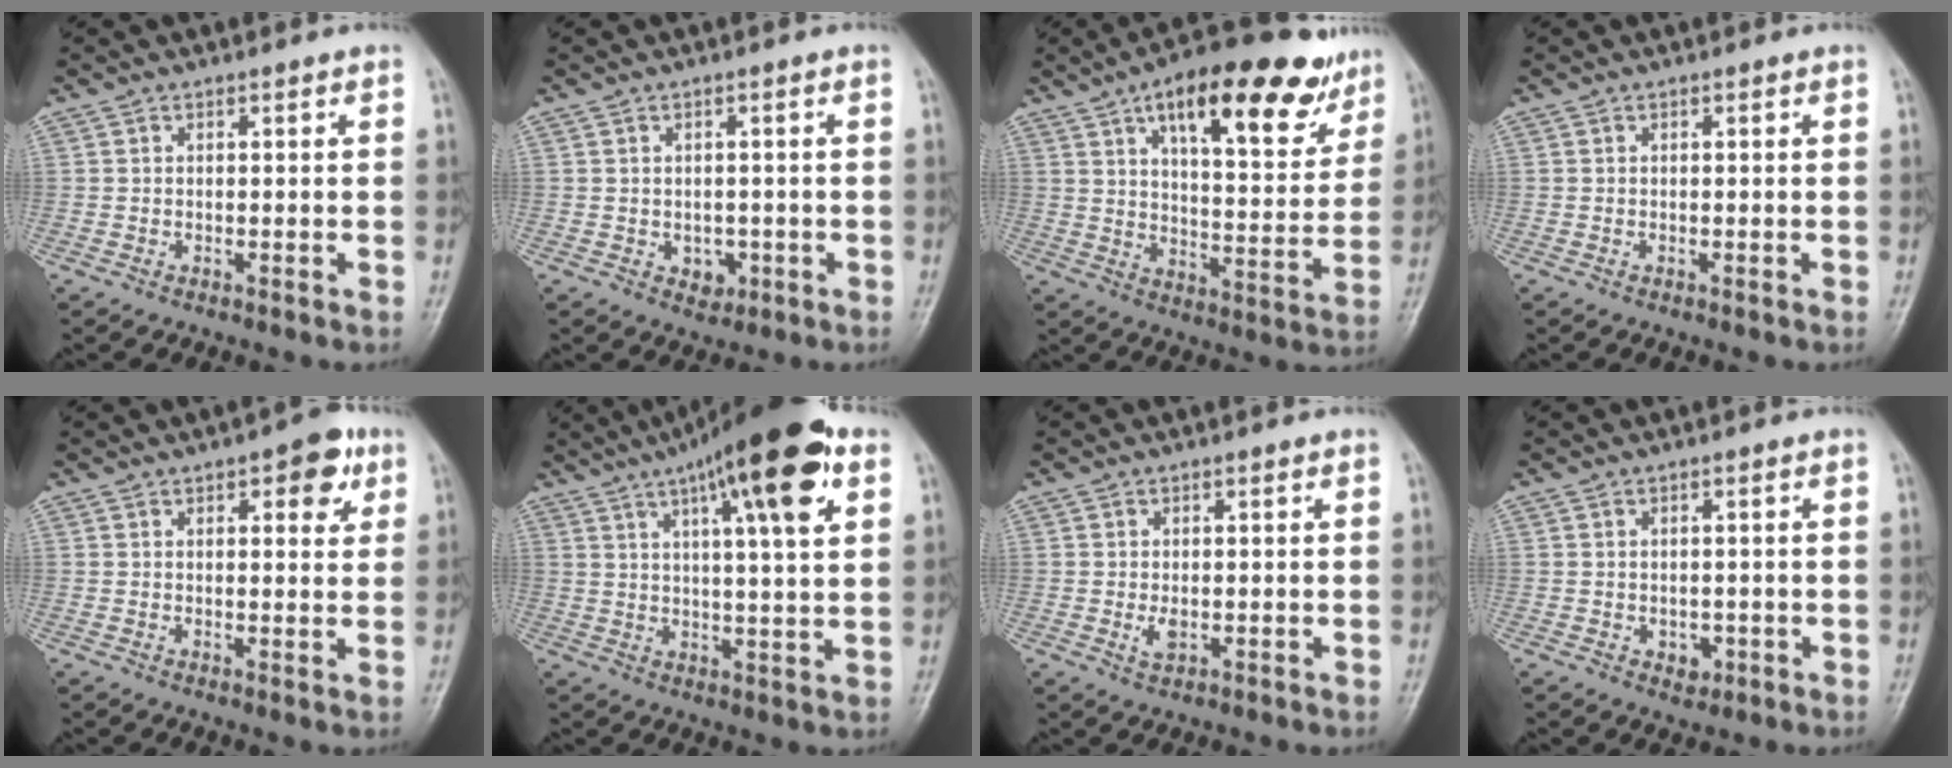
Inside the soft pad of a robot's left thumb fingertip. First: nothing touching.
{"total": 2.9, "force": [-0.7, 2.3, 1.6], "torque": [-0.009, 0.002, -0.003]}
{"total": 22.2, "force": [12.7, 8.4, 16.2], "torque": [-0.198, -0.034, 0.191]}
{"total": 0.0}
{"total": 6.5, "force": [3.1, 2.9, 4.9], "torque": [-0.038, -0.008, 0.032]}
{"total": 18.8, "force": [9.2, 4.2, 15.8], "torque": [-0.229, -0.010, 0.137]}
{"total": 2.2, "force": [-0.1, 1.3, 1.7], "torque": [-0.032, -0.007, 0.001]}
{"total": 2.4, "force": [-0.5, 1.9, 1.4], "torque": [-0.010, 0.001, -0.001]}